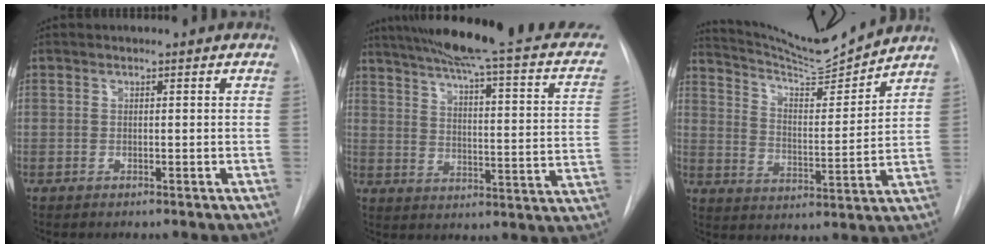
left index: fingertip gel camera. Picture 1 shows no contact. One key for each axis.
{"total": 24.9, "fx": 19.6, "fy": 3.0, "fz": 15.0, "tx": -0.217, "ty": -0.021, "tz": 0.238}
{"total": 12.4, "fx": 12.0, "fy": -0.6, "fz": 3.1, "tx": -0.061, "ty": -0.019, "tz": 0.199}